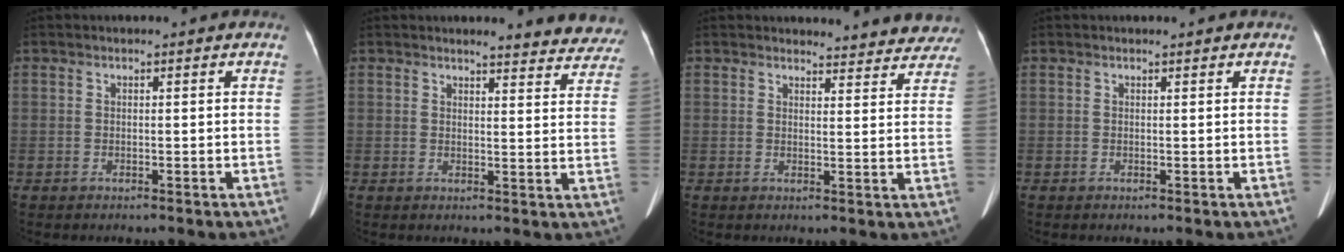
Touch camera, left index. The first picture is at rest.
{"total": 10.6, "force": [10.2, 1.8, 2.3], "torque": [0.004, -0.033, 0.087]}
{"total": 10.6, "force": [10.2, 2.7, 0.9], "torque": [0.027, -0.023, 0.088]}
{"total": 0.6, "force": [0.5, 0.1, 0.3], "torque": [-0.009, 0.004, 0.009]}